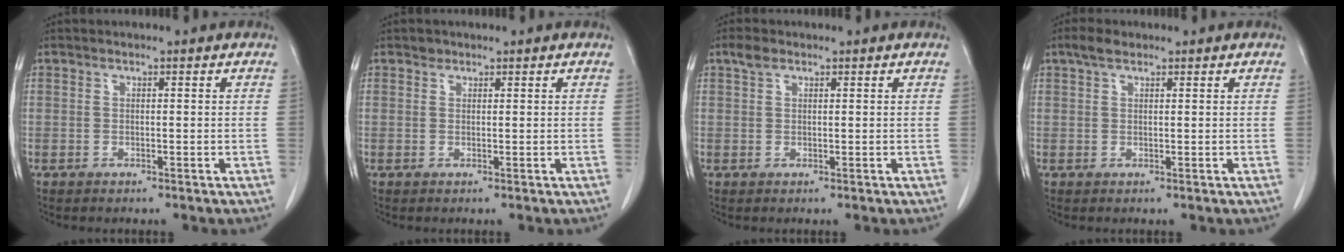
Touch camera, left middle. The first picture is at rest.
{"total": 0.8, "force": [0.6, 0.5, 0.0], "torque": [0.002, -0.001, 0.008]}
{"total": 1.6, "force": [1.1, 0.9, 0.8], "torque": [-0.019, 0.011, 0.022]}
{"total": 1.9, "force": [1.5, 0.6, 1.0], "torque": [-0.023, 0.007, 0.029]}